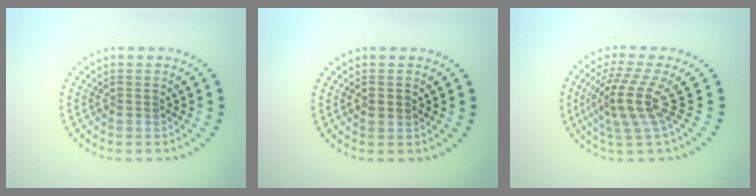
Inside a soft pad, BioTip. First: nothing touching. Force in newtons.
{"total": 1.2, "press": 1.2, "slide": 0.2}
{"total": 3.9, "press": 2.8, "slide": 2.8}